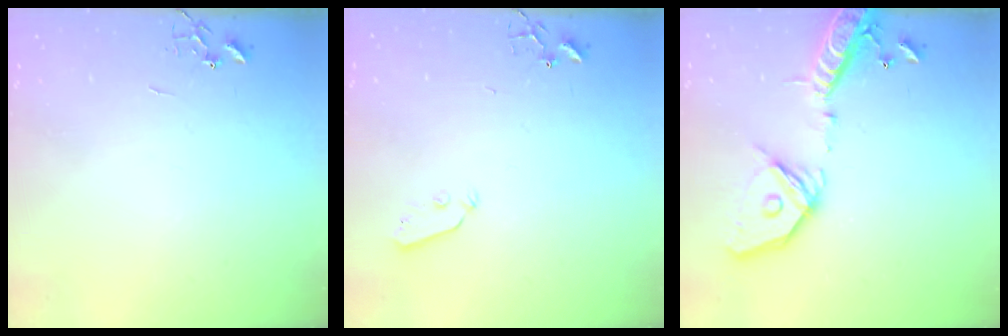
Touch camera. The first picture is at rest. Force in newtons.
{"total": 3.8, "press": 3.7, "slide": 0.7}
{"total": 21.3, "press": 20.9, "slide": 4.1}